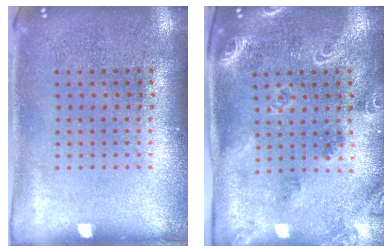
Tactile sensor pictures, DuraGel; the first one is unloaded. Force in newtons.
{"total": 1.8, "press": 1.8, "slide": 0.4}